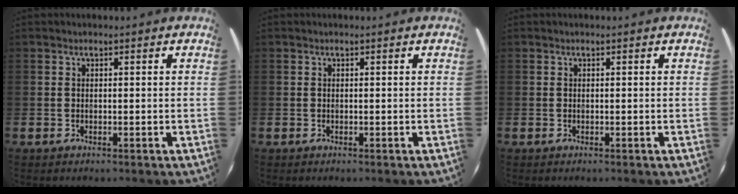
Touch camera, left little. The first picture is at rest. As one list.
[{"total": 0.0}, {"total": 0.0}]